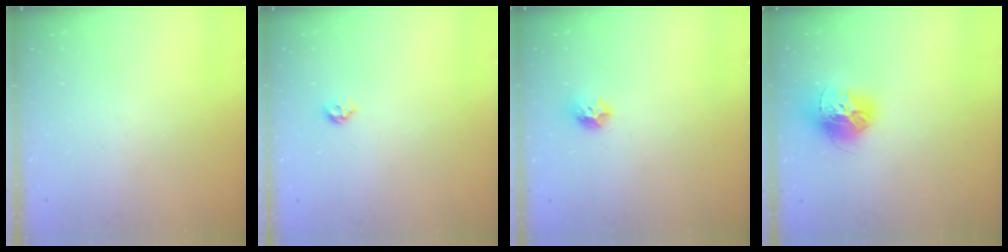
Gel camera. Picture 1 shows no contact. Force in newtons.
{"total": 5.0, "press": 4.9, "slide": 0.8}
{"total": 7.9, "press": 7.9, "slide": 0.8}
{"total": 14.8, "press": 14.8, "slide": 1.6}